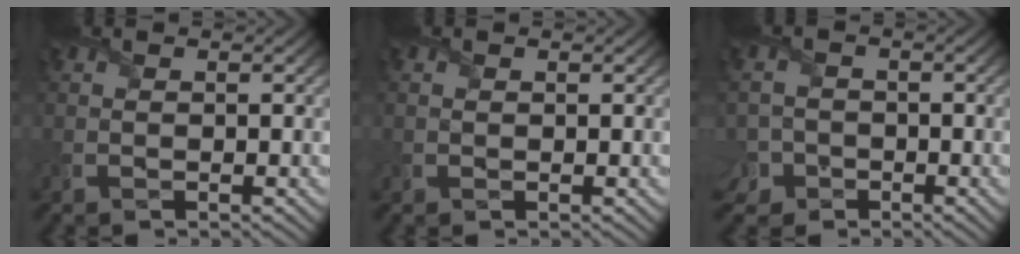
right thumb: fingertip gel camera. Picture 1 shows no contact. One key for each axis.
{"total": 0.0}
{"total": 4.9, "fx": -2.8, "fy": 3.9, "fz": 0.8, "tx": -0.023, "ty": -0.009, "tz": -0.064}